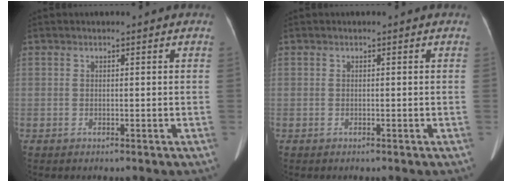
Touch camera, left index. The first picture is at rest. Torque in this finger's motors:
{"motor_torque": [0.02, 0.02, 0.00, 0.01]}